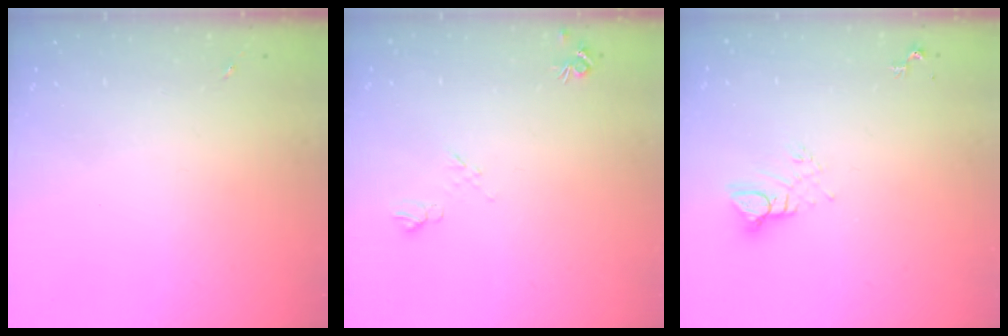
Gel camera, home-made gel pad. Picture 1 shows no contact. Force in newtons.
{"total": 5.3, "press": 5.2, "slide": 0.9}
{"total": 5.7, "press": 5.7, "slide": 0.3}